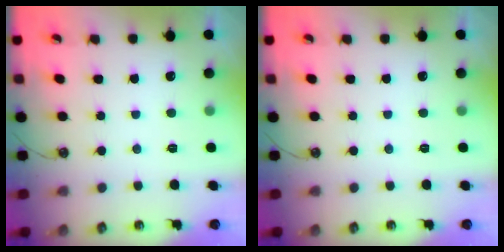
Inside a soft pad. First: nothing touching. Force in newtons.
{"total": 0.0}